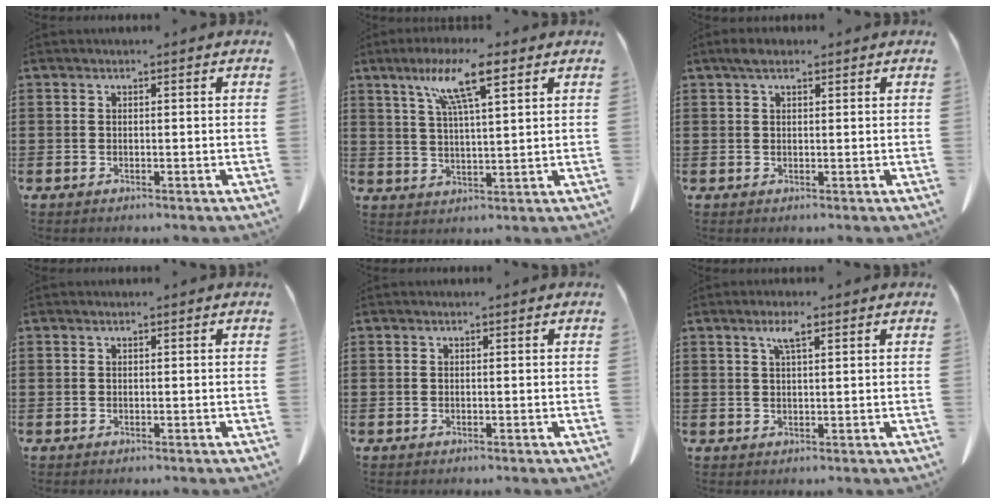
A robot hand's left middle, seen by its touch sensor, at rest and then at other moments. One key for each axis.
{"total": 8.9, "fx": 5.3, "fy": 1.1, "fz": 7.0, "tx": -0.141, "ty": 0.001, "tz": 0.086}
{"total": 2.0, "fx": 1.2, "fy": 0.8, "fz": 1.3, "tx": -0.029, "ty": 0.006, "tz": 0.021}
{"total": 0.0}
{"total": 0.0}
{"total": 3.0, "fx": 1.7, "fy": 0.6, "fz": 2.4, "tx": -0.052, "ty": 0.006, "tz": 0.028}